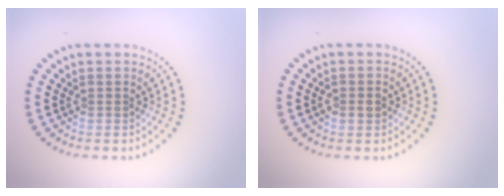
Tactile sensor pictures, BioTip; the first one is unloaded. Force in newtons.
{"total": 1.5, "press": 1.5, "slide": 0.1}